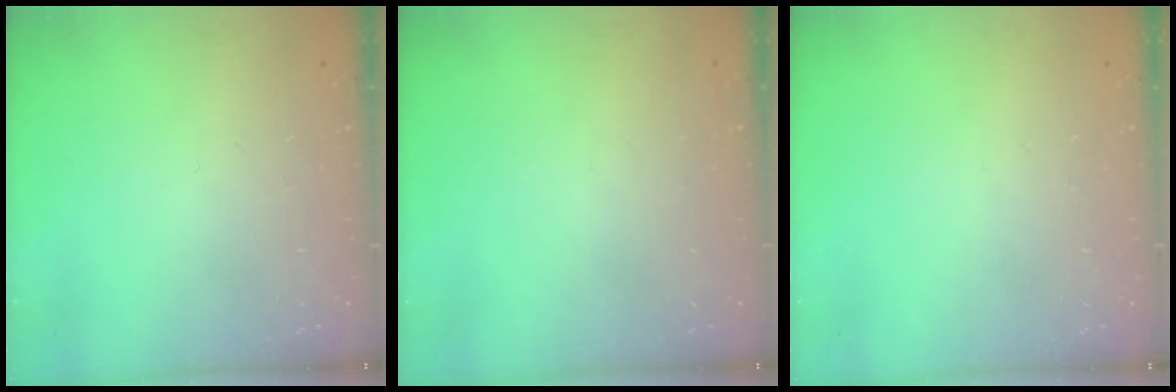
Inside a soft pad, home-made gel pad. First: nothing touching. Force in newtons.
{"total": 0.0}
{"total": 0.0}